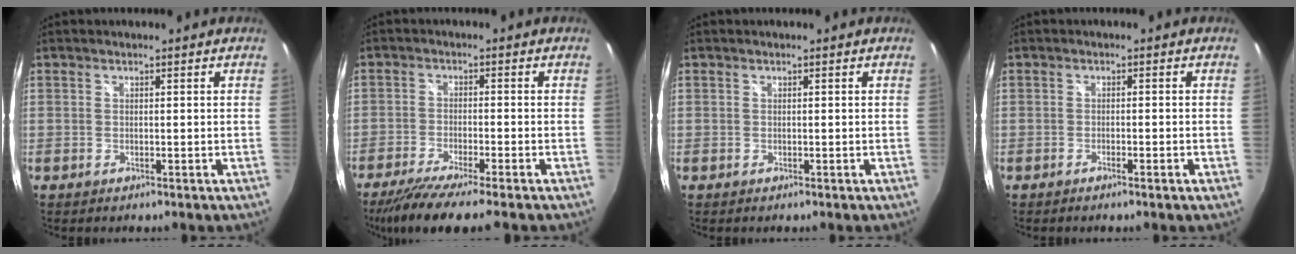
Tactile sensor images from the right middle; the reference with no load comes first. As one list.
[{"total": 9.0, "force": [-7.5, -0.3, 5.0], "torque": [-0.112, -0.031, -0.127]}, {"total": 0.0}, {"total": 1.6, "force": [-1.1, -0.2, 1.2], "torque": [-0.022, 0.003, -0.019]}]